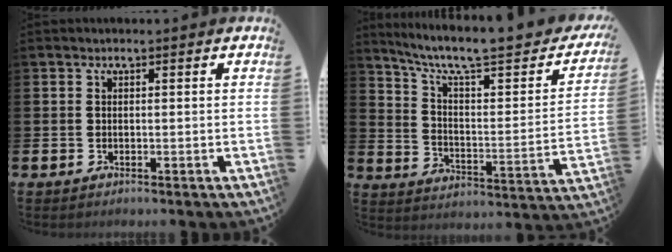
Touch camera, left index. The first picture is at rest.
{"total": 8.5, "force": [6.5, 1.9, 5.1], "torque": [-0.111, -0.050, 0.099]}